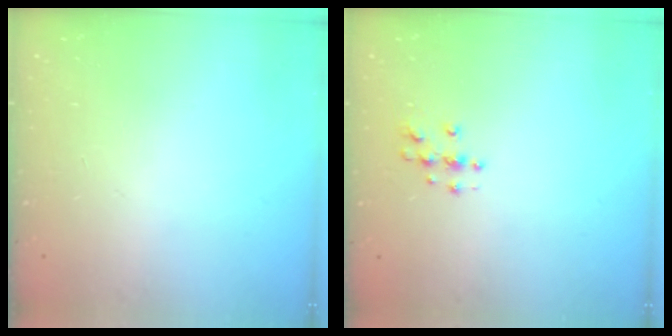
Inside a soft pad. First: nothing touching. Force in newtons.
{"total": 3.7, "press": 3.7, "slide": 0.2}